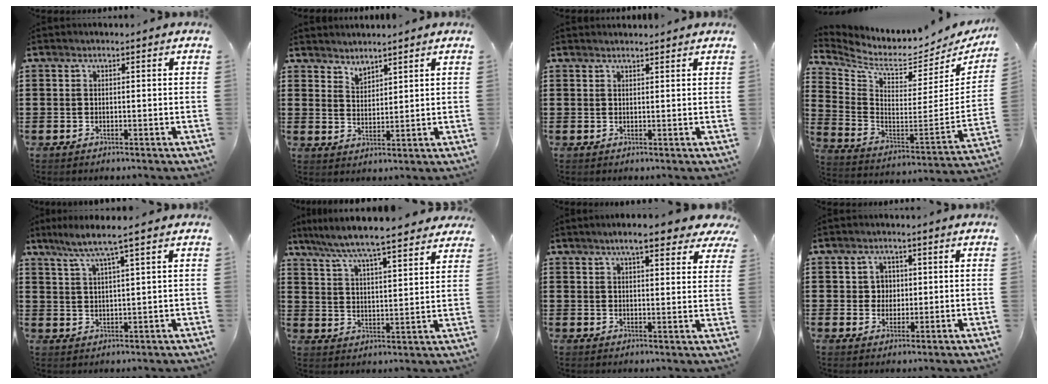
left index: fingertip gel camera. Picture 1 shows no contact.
{"total": 2.7, "force": [2.7, 0.4, -0.4], "torque": [0.000, -0.006, 0.052]}
{"total": 1.1, "force": [1.1, 0.0, 0.1], "torque": [-0.005, -0.001, 0.022]}
{"total": 5.6, "force": [4.6, 2.0, 2.4], "torque": [-0.071, -0.056, 0.073]}
{"total": 4.7, "force": [3.0, -0.4, 3.6], "torque": [-0.079, -0.009, 0.048]}
{"total": 6.0, "force": [5.6, -0.2, 2.3], "torque": [-0.070, -0.036, 0.091]}
{"total": 7.0, "force": [5.5, 1.3, 4.1], "torque": [-0.078, -0.009, 0.095]}
{"total": 2.7, "force": [0.5, 2.5, 0.9], "torque": [-0.022, 0.006, 0.003]}